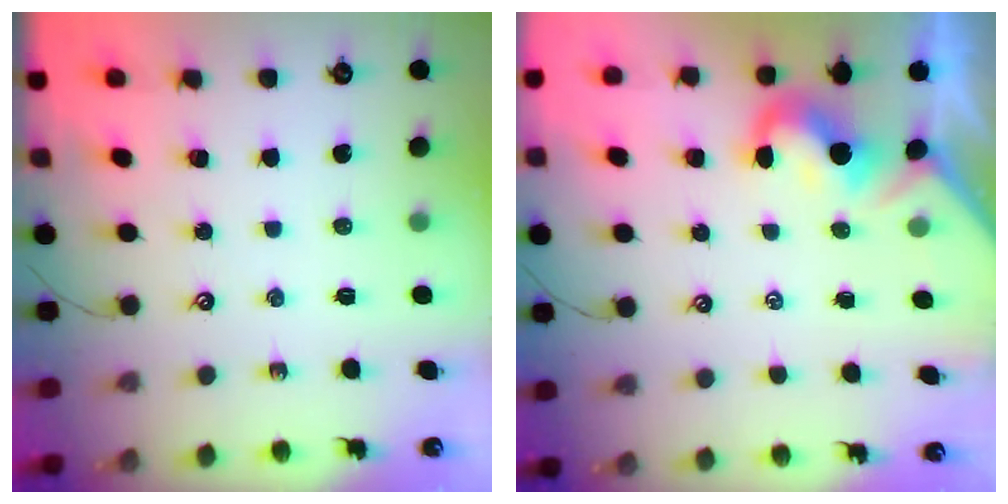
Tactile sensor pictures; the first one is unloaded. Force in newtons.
{"total": 1.8, "press": 1.6, "slide": 0.8}